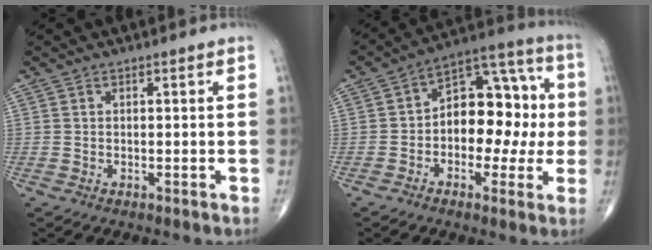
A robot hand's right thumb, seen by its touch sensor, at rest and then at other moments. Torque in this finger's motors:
{"motor_torque": [-0.05, 0.90, 0.51, 0.17, 0.08]}